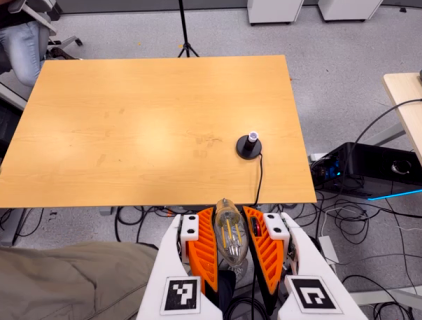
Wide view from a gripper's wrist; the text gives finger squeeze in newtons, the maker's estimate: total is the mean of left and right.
{"total": 20.6, "left": 21.8, "right": 19.4}